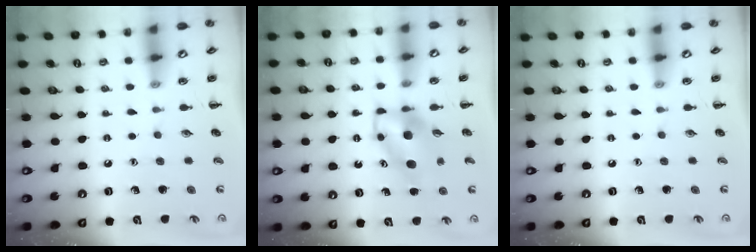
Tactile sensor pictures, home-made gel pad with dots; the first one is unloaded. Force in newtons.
{"total": 6.1, "press": 6.0, "slide": 1.1}
{"total": 0.0}